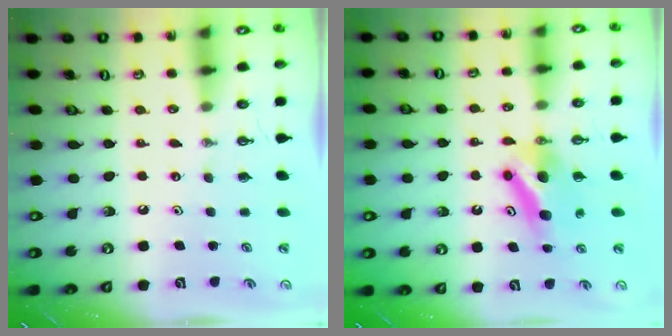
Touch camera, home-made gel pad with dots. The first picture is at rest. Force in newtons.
{"total": 7.3, "press": 6.8, "slide": 2.7}